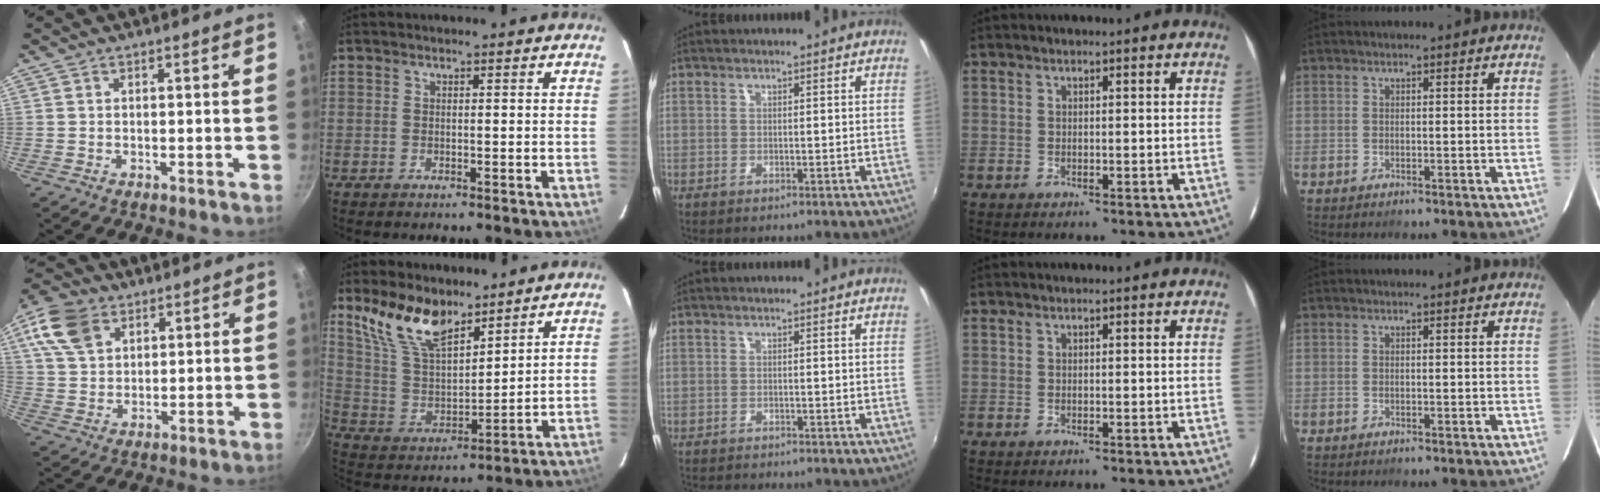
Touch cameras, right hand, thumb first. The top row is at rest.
{"thumb": {"total": 11.2, "force": [5.3, 7.6, 6.3], "torque": [-0.105, -0.002, 0.096]}, "index": {"total": 13.8, "force": [10.1, 5.5, 7.6], "torque": [-0.157, 0.014, 0.208]}, "middle": {"total": 2.8, "force": [-2.8, 0.4, 0.6], "torque": [-0.024, -0.017, -0.048]}}